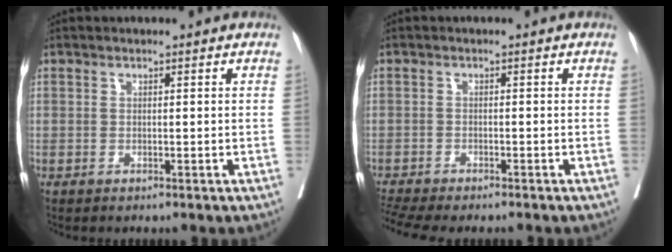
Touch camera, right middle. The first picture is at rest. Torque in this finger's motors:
{"motor_torque": [0.60, -0.60, 0.08, 0.03]}